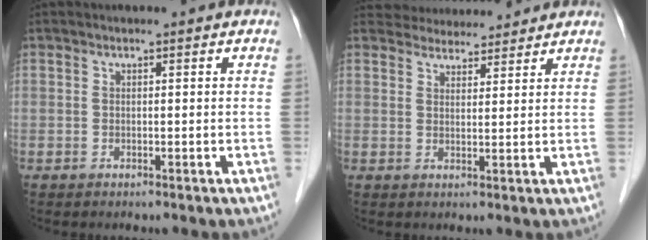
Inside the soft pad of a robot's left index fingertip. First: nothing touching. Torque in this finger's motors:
{"motor_torque": [0.34, -0.53, -0.04, -0.04]}